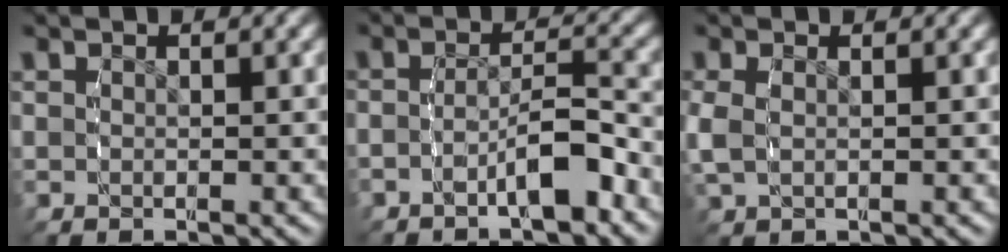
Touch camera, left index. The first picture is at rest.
{"total": 3.9, "force": [-2.9, 1.2, 2.3], "torque": [-0.043, 0.000, -0.050]}
{"total": 1.7, "force": [0.2, 1.1, 1.3], "torque": [-0.047, -0.008, 0.013]}